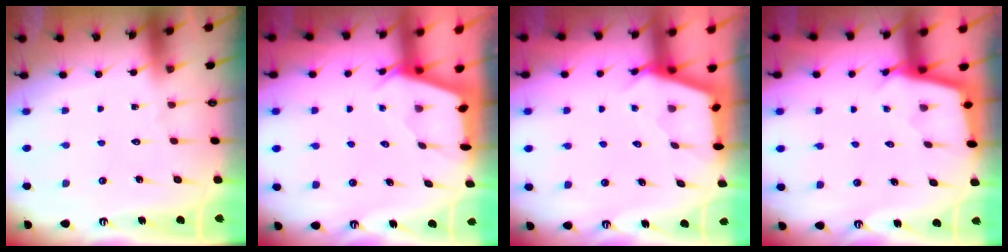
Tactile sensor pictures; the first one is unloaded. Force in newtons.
{"total": 2.4, "press": 2.4, "slide": 0.3}
{"total": 3.0, "press": 3.0, "slide": 0.3}
{"total": 2.4, "press": 2.4, "slide": 0.2}